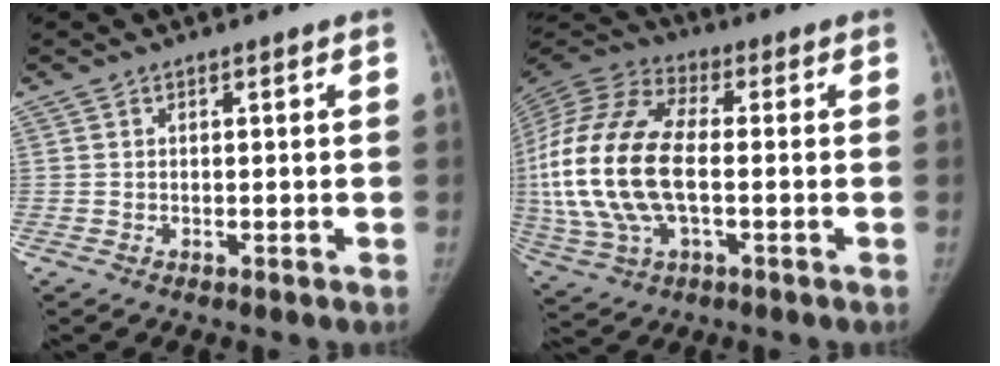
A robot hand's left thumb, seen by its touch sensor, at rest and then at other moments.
{"total": 19.7, "force": [-2.0, 10.2, 16.8], "torque": [-0.368, 0.025, -0.038]}